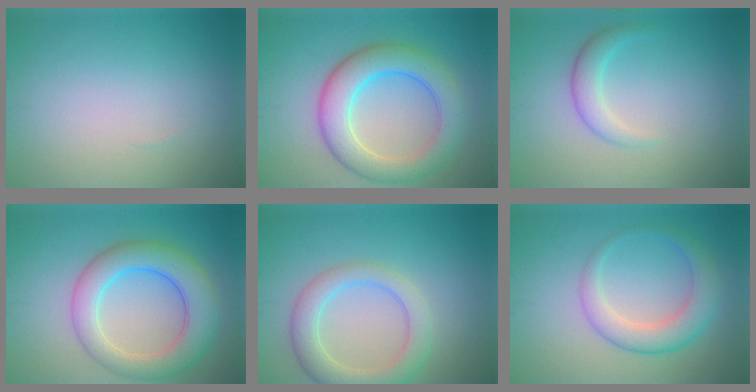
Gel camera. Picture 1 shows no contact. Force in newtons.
{"total": 6.8, "press": 6.8, "slide": 0.0}
{"total": 2.3, "press": 2.3, "slide": 0.1}
{"total": 6.7, "press": 6.7, "slide": 0.2}
{"total": 4.6, "press": 4.6, "slide": 0.2}
{"total": 4.1, "press": 4.1, "slide": 0.2}